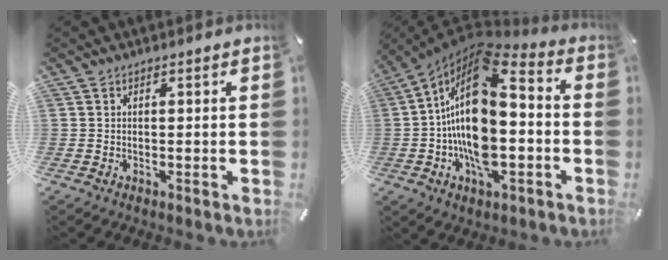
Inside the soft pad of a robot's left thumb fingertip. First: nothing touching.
{"total": 19.9, "force": [-1.6, 11.0, 16.5], "torque": [-0.309, -0.008, -0.025]}